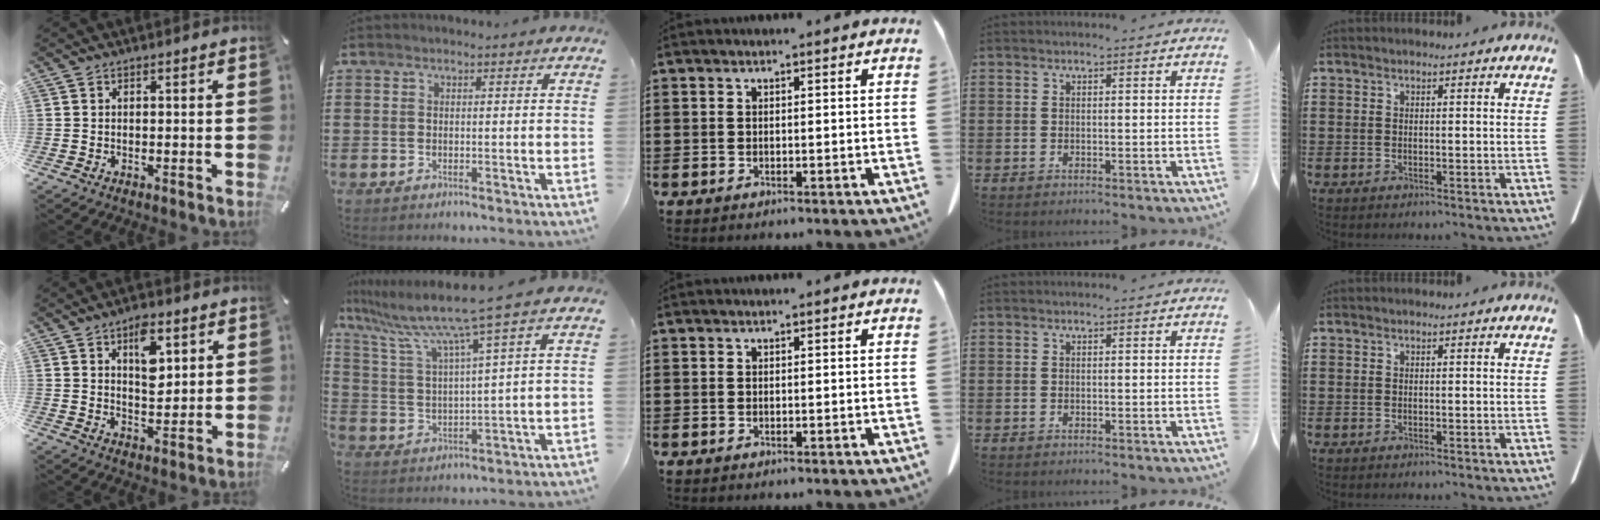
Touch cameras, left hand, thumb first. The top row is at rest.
{"thumb": {"total": 8.8, "force": [4.0, 5.0, 6.0], "torque": [-0.074, -0.017, 0.063]}, "index": {"total": 8.5, "force": [6.3, -1.1, 5.6], "torque": [-0.134, -0.041, 0.101]}}